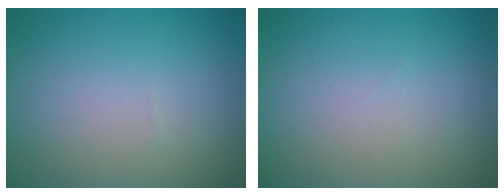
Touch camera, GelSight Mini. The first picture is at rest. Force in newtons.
{"total": 0.0}